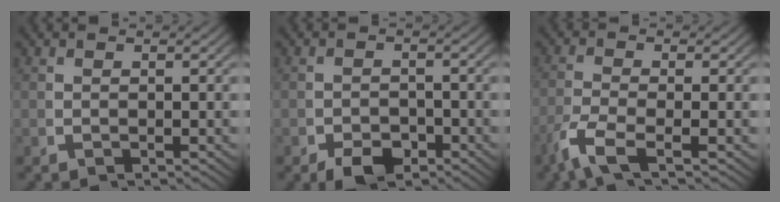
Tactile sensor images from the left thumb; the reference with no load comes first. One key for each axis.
{"total": 3.2, "fx": -2.2, "fy": 1.7, "fz": 1.6, "tx": -0.022, "ty": -0.018, "tz": -0.035}
{"total": 4.2, "fx": -2.0, "fy": 1.4, "fz": 3.4, "tx": -0.091, "ty": -0.017, "tz": -0.032}